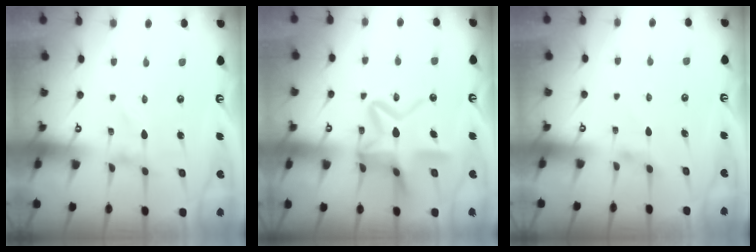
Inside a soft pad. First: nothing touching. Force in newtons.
{"total": 16.7, "press": 16.7, "slide": 1.4}
{"total": 2.4, "press": 2.3, "slide": 0.5}